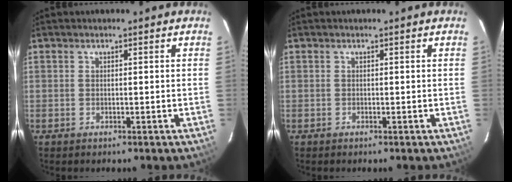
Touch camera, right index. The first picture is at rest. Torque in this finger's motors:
{"motor_torque": [0.00, 0.00, -0.01, 0.01]}